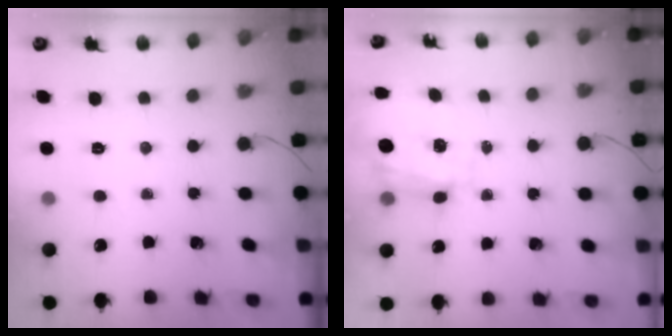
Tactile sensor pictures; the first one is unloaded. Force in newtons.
{"total": 3.5, "press": 3.4, "slide": 1.1}